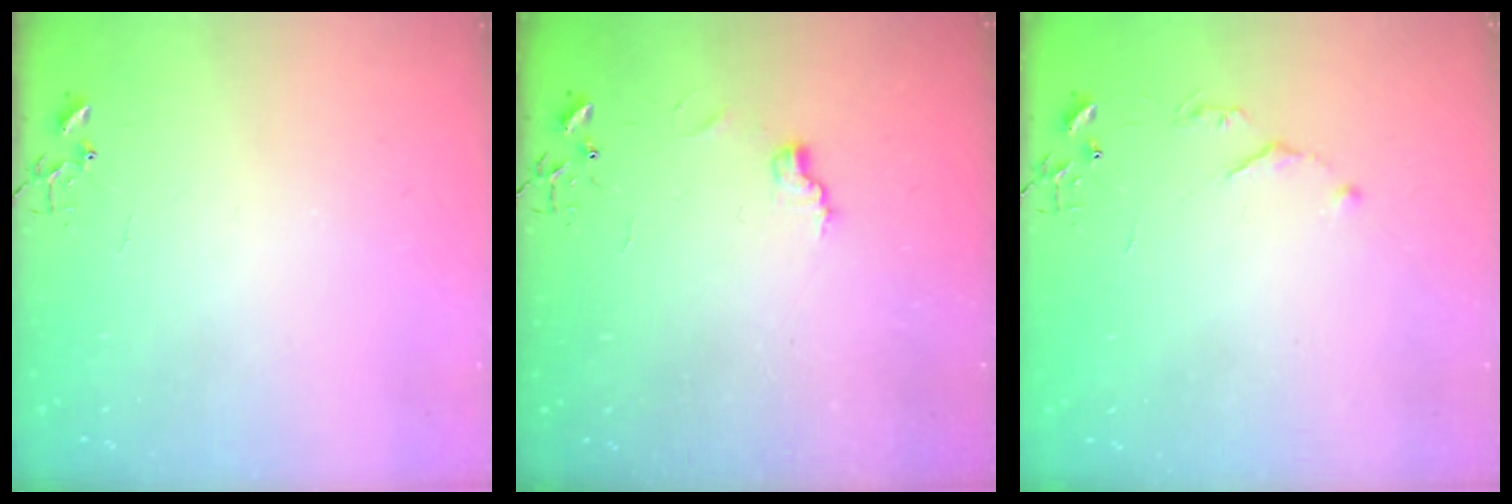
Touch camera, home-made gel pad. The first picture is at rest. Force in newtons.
{"total": 7.4, "press": 7.4, "slide": 0.4}
{"total": 4.3, "press": 4.3, "slide": 0.7}